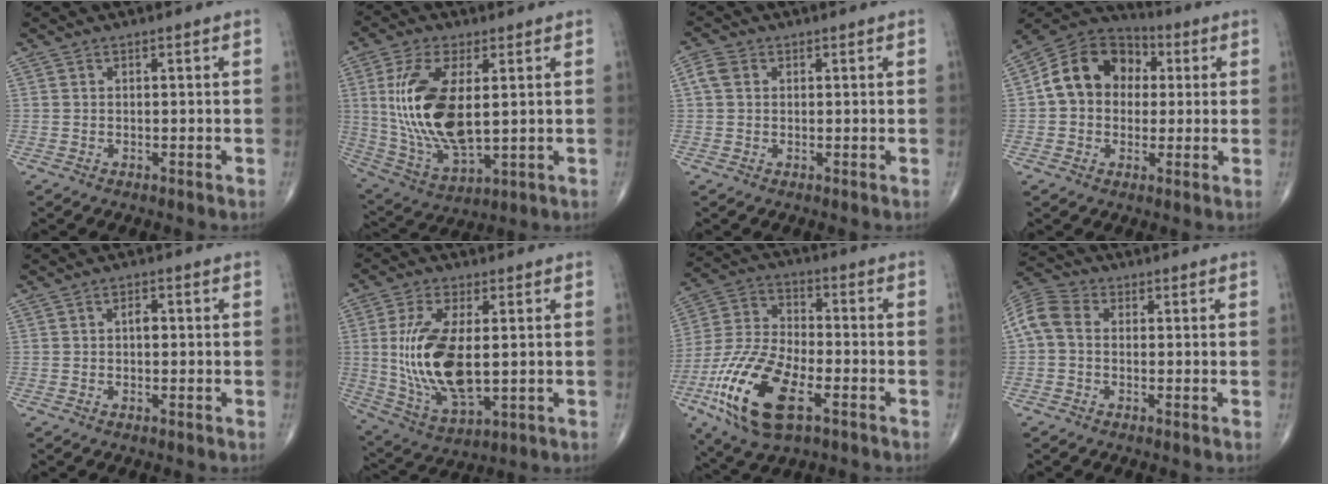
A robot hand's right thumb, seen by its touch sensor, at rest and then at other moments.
{"total": 18.0, "force": [2.4, 8.3, 15.8], "torque": [-0.324, -0.019, 0.057]}
{"total": 3.1, "force": [0.7, 2.5, 1.7], "torque": [-0.037, 0.009, 0.010]}
{"total": 13.7, "force": [2.0, 11.0, 8.0], "torque": [-0.112, 0.028, 0.022]}
{"total": 1.8, "force": [0.1, 1.1, 1.5], "torque": [-0.016, 0.004, -0.001]}
{"total": 16.4, "force": [0.6, 7.4, 14.6], "torque": [-0.296, -0.019, 0.025]}
{"total": 19.2, "force": [-7.9, 8.5, 15.2], "torque": [-0.314, 0.014, -0.145]}
{"total": 7.1, "force": [0.1, 5.3, 4.8], "torque": [-0.099, 0.021, -0.011]}